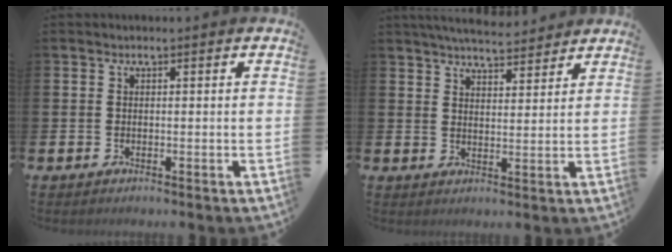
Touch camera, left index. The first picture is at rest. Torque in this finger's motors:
{"motor_torque": [1.08, -1.06, 0.67, 0.17]}